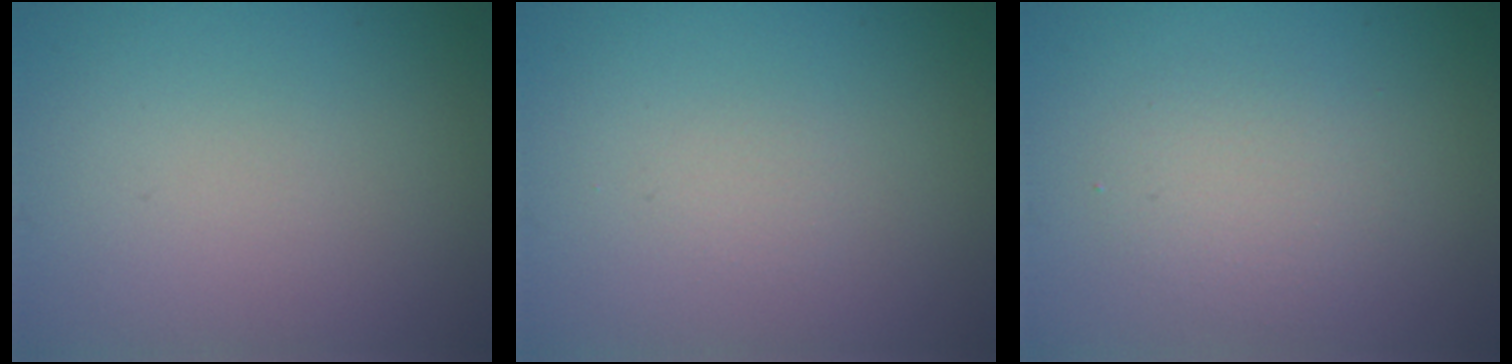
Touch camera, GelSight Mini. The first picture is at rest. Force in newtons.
{"total": 0.6, "press": 0.6, "slide": 0.1}
{"total": 2.4, "press": 2.4, "slide": 0.1}